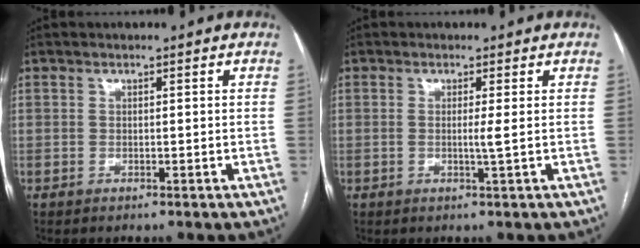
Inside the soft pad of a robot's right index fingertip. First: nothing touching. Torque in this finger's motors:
{"motor_torque": [-0.09, 0.01, -0.06, 0.00]}